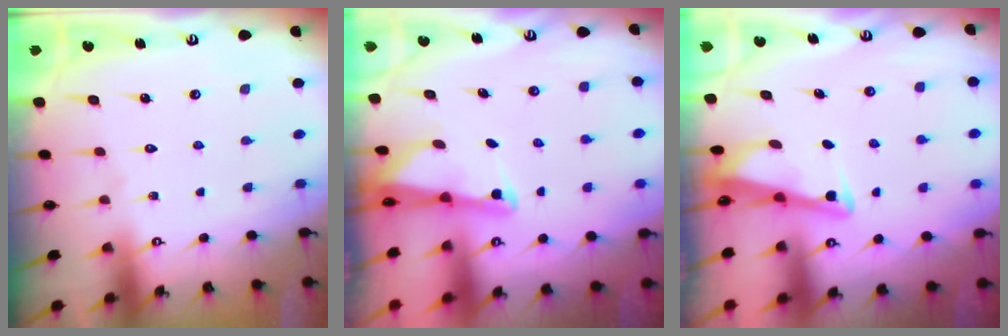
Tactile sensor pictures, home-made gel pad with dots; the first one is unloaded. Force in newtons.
{"total": 1.8, "press": 1.7, "slide": 0.3}
{"total": 3.3, "press": 3.3, "slide": 0.3}